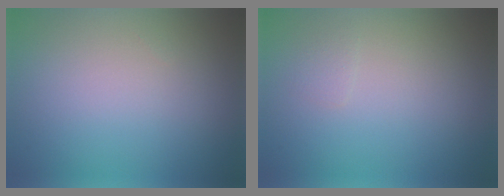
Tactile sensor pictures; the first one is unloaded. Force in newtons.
{"total": 0.6, "press": 0.6, "slide": 0.1}